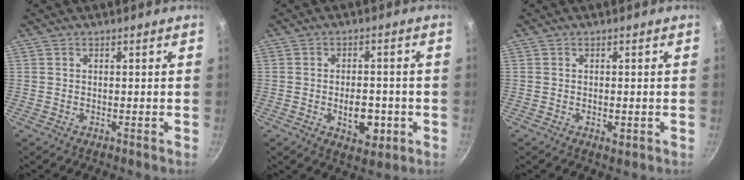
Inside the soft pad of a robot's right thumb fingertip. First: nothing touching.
{"total": 8.0, "force": [-2.1, 4.6, 6.2], "torque": [-0.065, 0.005, -0.026]}
{"total": 2.0, "force": [-0.5, 1.0, 1.6], "torque": [-0.028, -0.003, -0.007]}